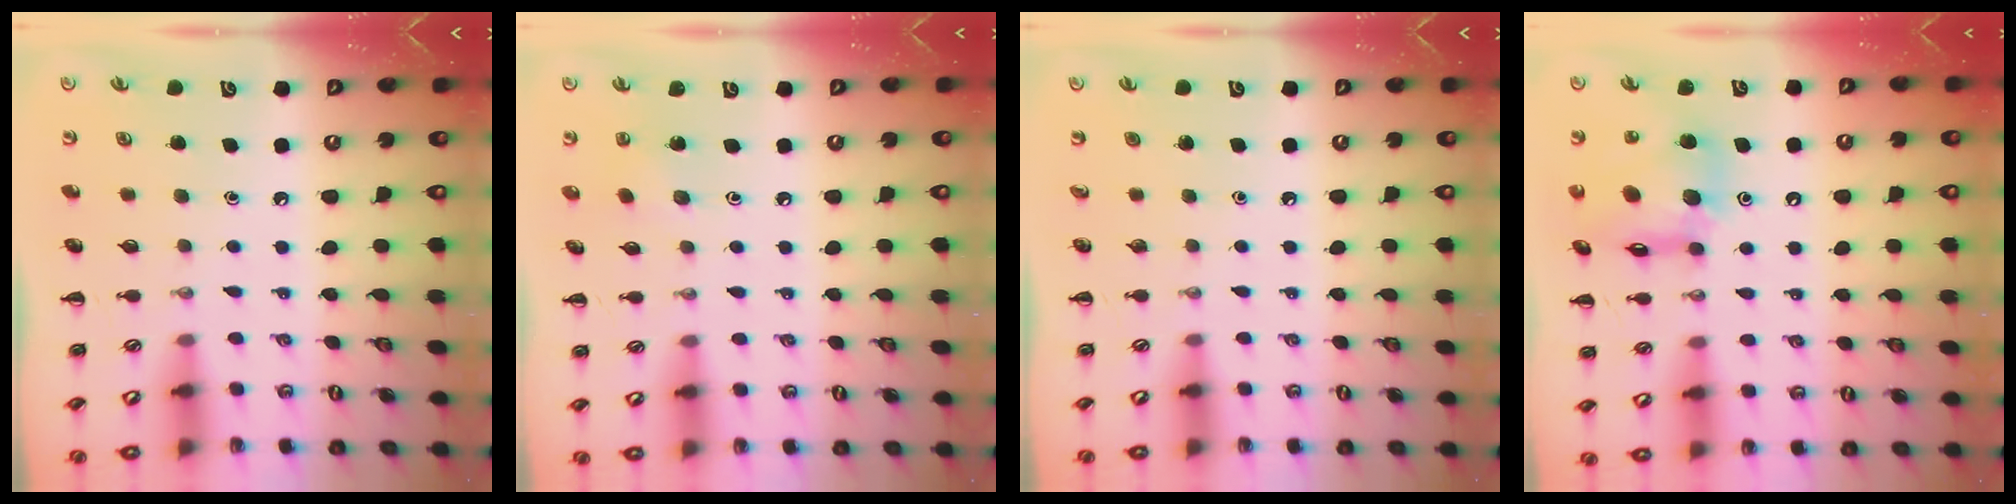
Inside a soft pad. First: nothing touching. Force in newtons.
{"total": 1.5, "press": 1.4, "slide": 0.7}
{"total": 0.0}
{"total": 14.5, "press": 14.0, "slide": 3.8}